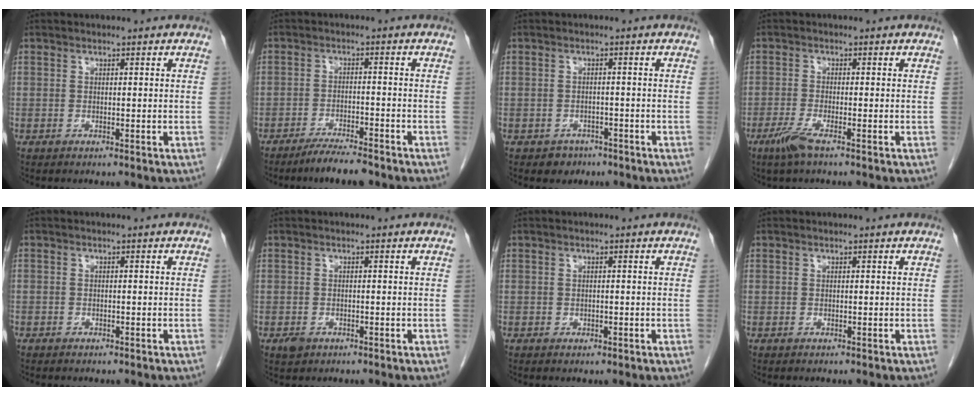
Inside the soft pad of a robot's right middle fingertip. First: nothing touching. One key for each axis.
{"total": 5.9, "fx": -4.8, "fy": 0.6, "fz": 3.3, "tx": -0.054, "ty": -0.012, "tz": -0.082}
{"total": 2.5, "fx": -1.6, "fy": 1.9, "fz": 0.3, "tx": -0.009, "ty": 0.008, "tz": -0.020}
{"total": 3.3, "fx": -2.1, "fy": 0.2, "fz": 2.5, "tx": -0.059, "ty": -0.009, "tz": -0.047}
{"total": 0.9, "fx": -0.6, "fy": 0.6, "fz": 0.1, "tx": -0.007, "ty": 0.004, "tz": -0.010}
{"total": 1.5, "fx": -0.9, "fy": 1.1, "fz": 0.7, "tx": -0.014, "ty": 0.002, "tz": -0.009}
{"total": 0.6, "fx": -0.2, "fy": 0.5, "fz": 0.3, "tx": -0.004, "ty": 0.002, "tz": -0.002}
{"total": 0.0}